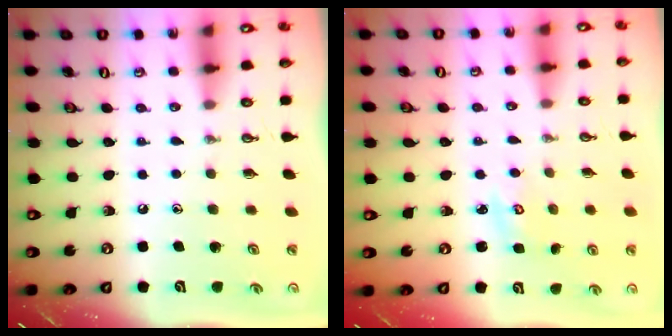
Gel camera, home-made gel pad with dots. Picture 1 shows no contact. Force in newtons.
{"total": 2.7, "press": 2.7, "slide": 0.3}